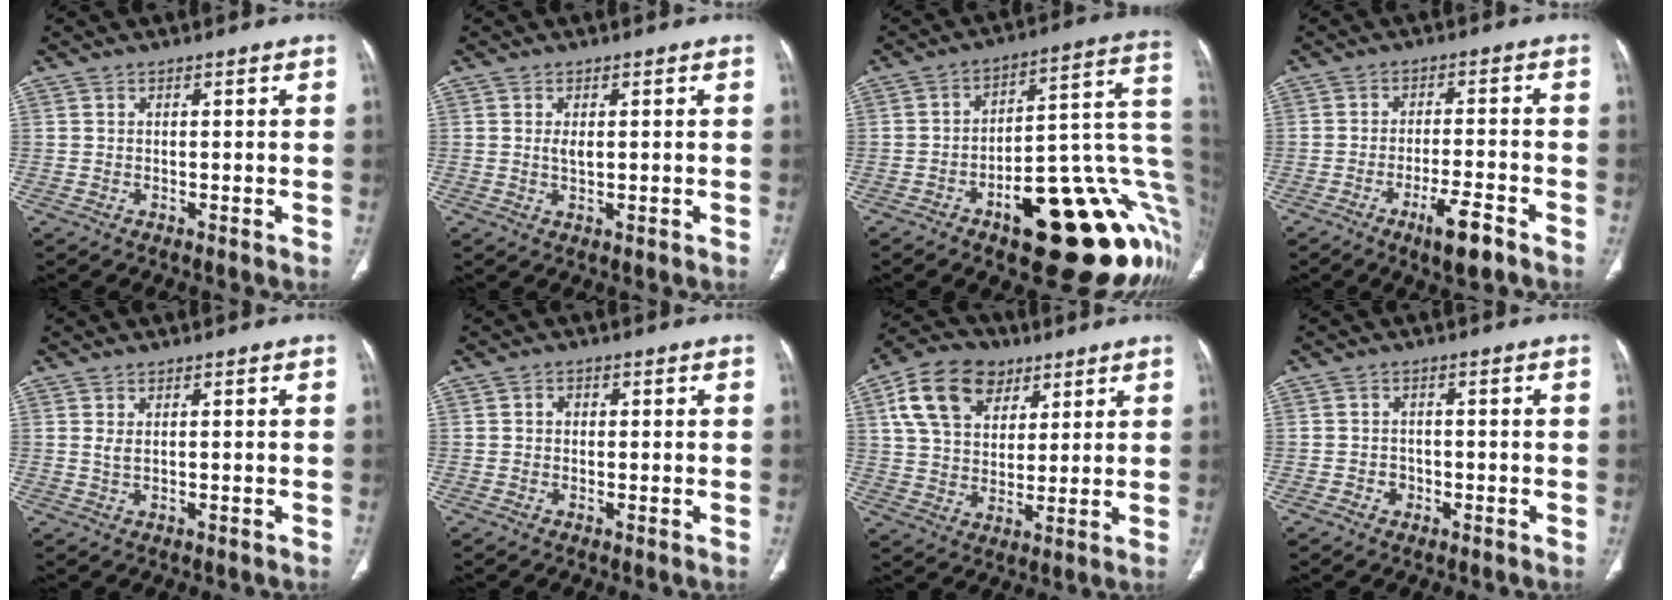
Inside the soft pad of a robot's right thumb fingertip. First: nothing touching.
{"total": 2.0, "force": [0.2, 0.9, 1.8], "torque": [-0.037, -0.003, 0.006]}
{"total": 26.2, "force": [-7.8, 9.6, 23.1], "torque": [-0.206, 0.058, -0.097]}
{"total": 7.1, "force": [-4.4, 1.5, 5.4], "torque": [-0.092, 0.018, -0.069]}
{"total": 1.4, "force": [0.3, 0.5, 1.3], "torque": [-0.030, -0.002, 0.009]}
{"total": 1.5, "force": [0.2, 1.4, 0.6], "torque": [-0.001, 0.003, -0.001]}
{"total": 14.7, "force": [6.6, 10.1, 8.3], "torque": [-0.137, -0.007, 0.118]}
{"total": 2.3, "force": [-1.0, 2.0, 0.6], "torque": [0.001, 0.011, -0.017]}